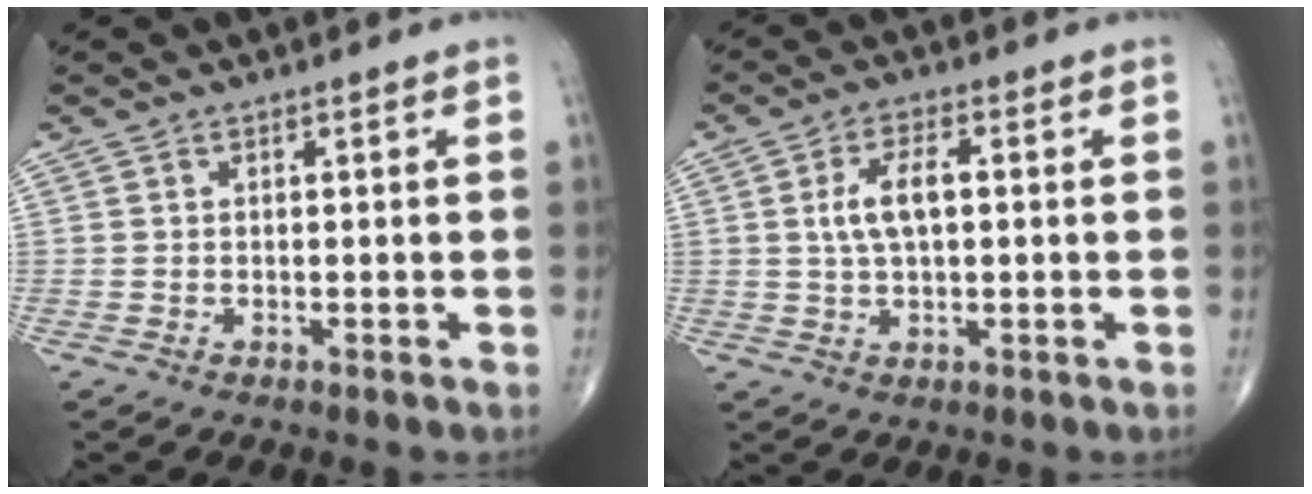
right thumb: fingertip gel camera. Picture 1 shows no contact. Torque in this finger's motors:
{"motor_torque": [0.03, 0.03, 0.84, 0.20, 0.24]}